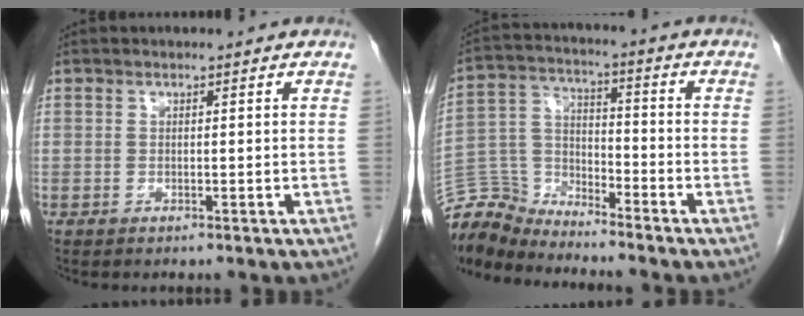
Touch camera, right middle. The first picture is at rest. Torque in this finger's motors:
{"motor_torque": [-0.23, -0.38, -0.03, -0.05]}